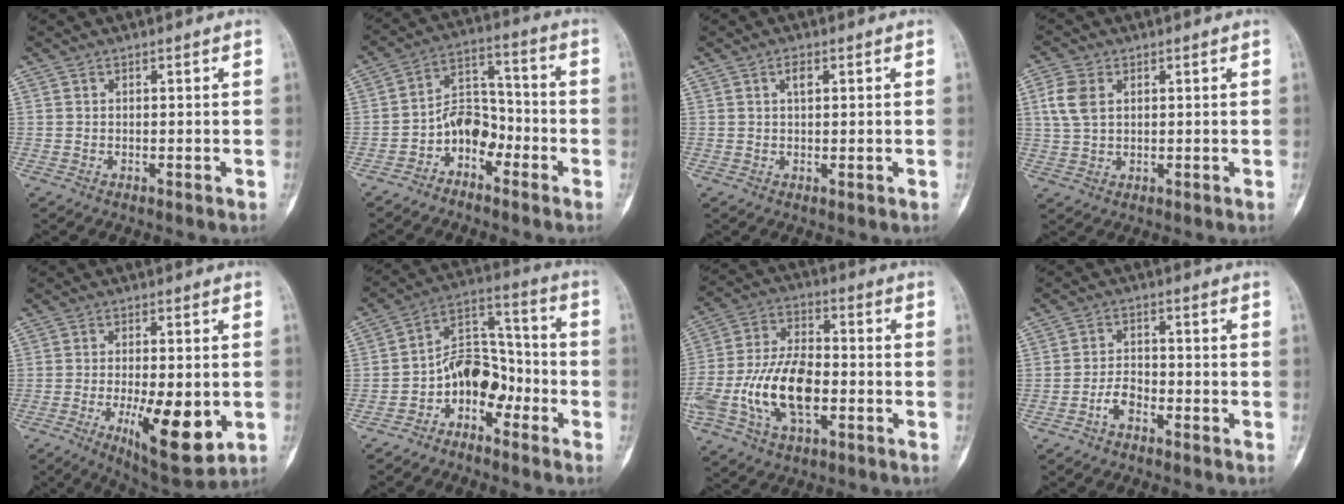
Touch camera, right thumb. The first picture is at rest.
{"total": 7.8, "force": [-4.0, 5.4, 3.9], "torque": [-0.043, 0.061, -0.085]}
{"total": 2.3, "force": [0.8, 1.0, 1.9], "torque": [-0.031, -0.002, 0.013]}
{"total": 5.7, "force": [1.7, 3.8, 3.9], "torque": [-0.084, 0.005, 0.034]}
{"total": 14.0, "force": [-3.3, 5.0, 12.6], "torque": [-0.182, -0.019, -0.039]}
{"total": 10.1, "force": [-4.7, 6.8, 5.8], "torque": [-0.068, 0.081, -0.095]}
{"total": 17.0, "force": [-4.3, 9.1, 13.7], "torque": [-0.273, 0.027, -0.079]}
{"total": 3.2, "force": [-2.1, 1.7, 1.7], "torque": [-0.026, 0.020, -0.044]}